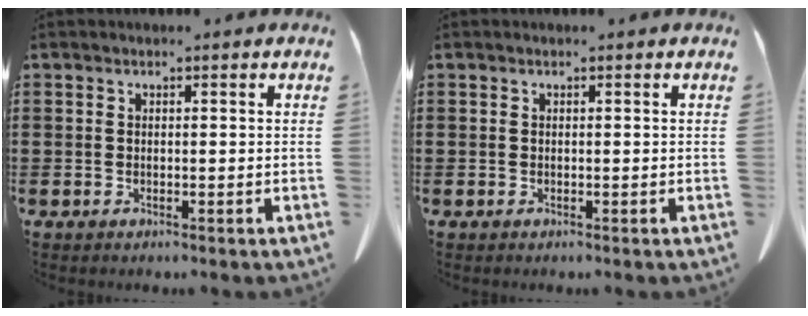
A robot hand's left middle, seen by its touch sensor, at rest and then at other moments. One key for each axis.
{"total": 0.0}